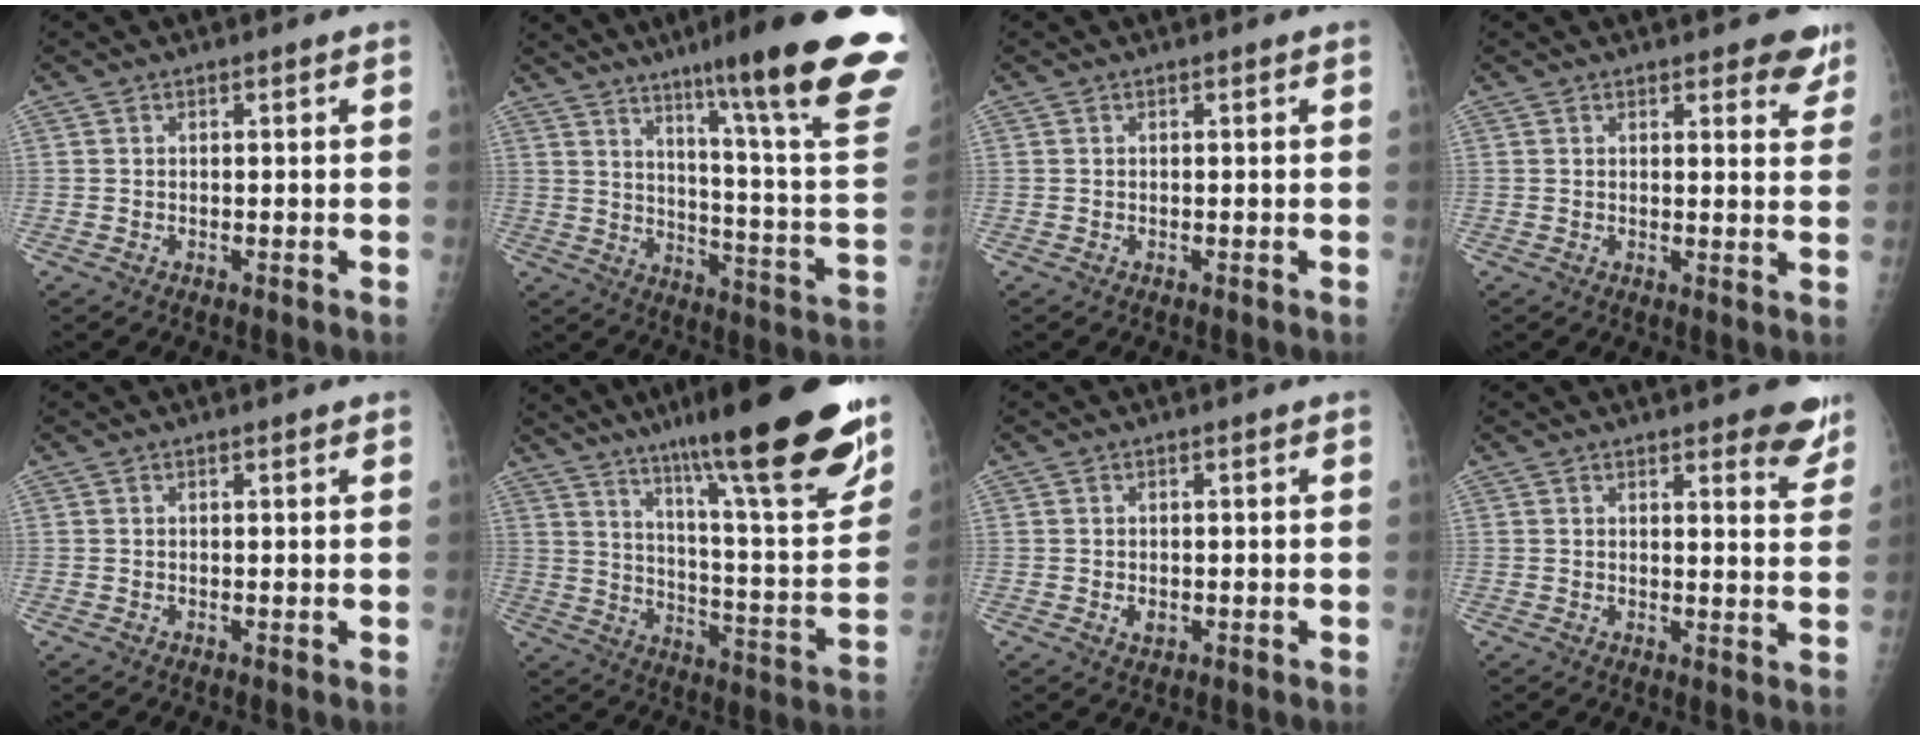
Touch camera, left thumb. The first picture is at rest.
{"total": 27.3, "force": [16.9, 1.8, 21.4], "torque": [-0.254, -0.086, 0.237]}
{"total": 0.0}
{"total": 5.3, "force": [3.9, 1.9, 3.0], "torque": [-0.008, -0.021, 0.040]}
{"total": 0.8, "force": [0.6, 0.1, 0.5], "torque": [-0.006, 0.001, 0.009]}
{"total": 28.8, "force": [20.0, 3.6, 20.5], "torque": [-0.287, -0.079, 0.298]}
{"total": 1.6, "force": [-0.1, 1.0, 1.3], "torque": [-0.016, -0.003, 0.002]}
{"total": 6.8, "force": [5.1, 1.8, 4.1], "torque": [-0.026, -0.030, 0.054]}